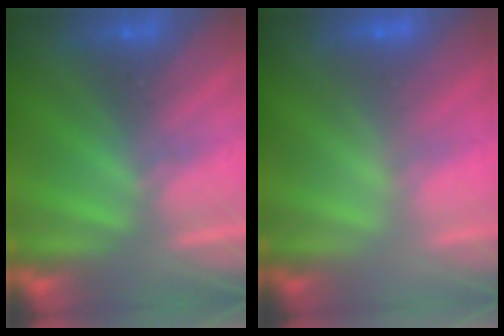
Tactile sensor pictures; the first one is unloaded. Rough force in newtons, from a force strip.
{"total": 2.2}